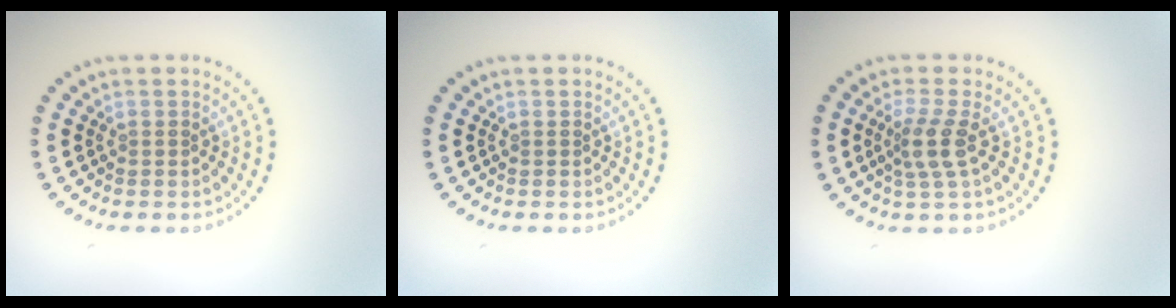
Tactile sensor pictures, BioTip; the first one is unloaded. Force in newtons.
{"total": 0.0}
{"total": 2.6, "press": 2.0, "slide": 1.6}